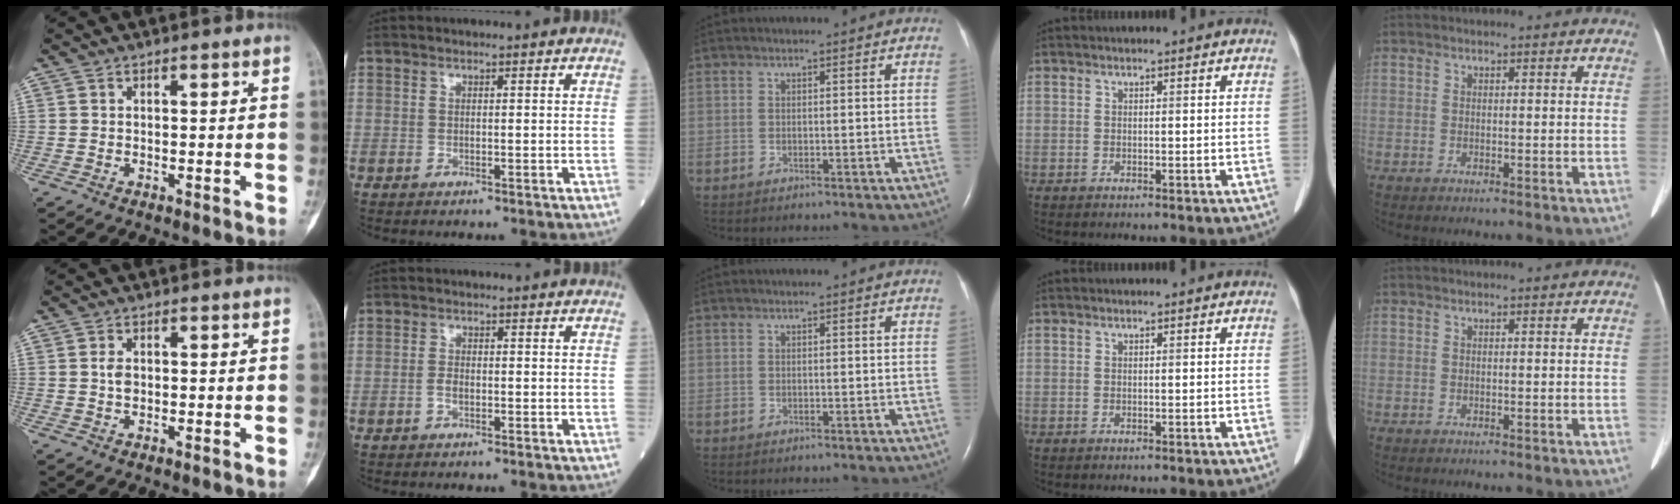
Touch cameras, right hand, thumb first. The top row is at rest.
{"thumb": {"total": 1.9, "force": [0.0, 1.3, 1.4], "torque": [-0.020, 0.003, -0.002]}, "index": {"total": 1.4, "force": [-0.6, 0.5, 1.1], "torque": [-0.024, 0.003, -0.010]}}